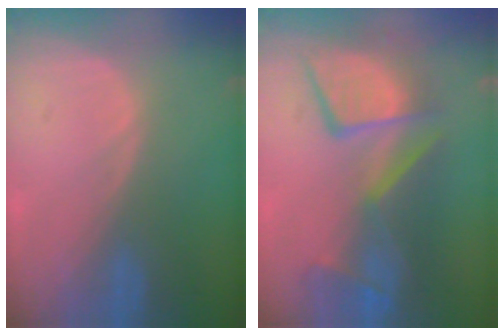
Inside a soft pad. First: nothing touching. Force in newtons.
{"total": 10.8, "press": 10.2, "slide": 3.5}